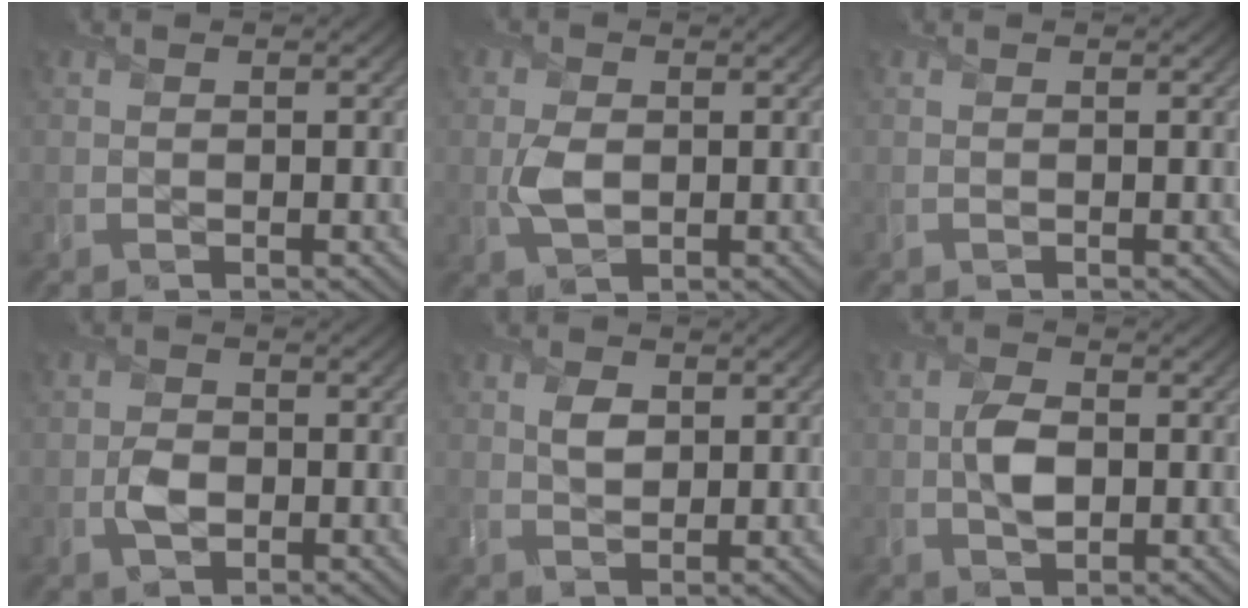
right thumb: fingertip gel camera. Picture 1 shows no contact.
{"total": 3.2, "force": [0.0, 2.2, 2.3], "torque": [-0.056, -0.002, 0.000]}
{"total": 0.0}
{"total": 2.5, "force": [-0.6, 1.9, 1.5], "torque": [-0.030, -0.004, -0.016]}
{"total": 2.3, "force": [0.9, 1.5, 1.4], "torque": [-0.027, -0.002, 0.017]}
{"total": 3.7, "force": [-0.1, 2.3, 2.9], "torque": [-0.062, -0.001, -0.003]}